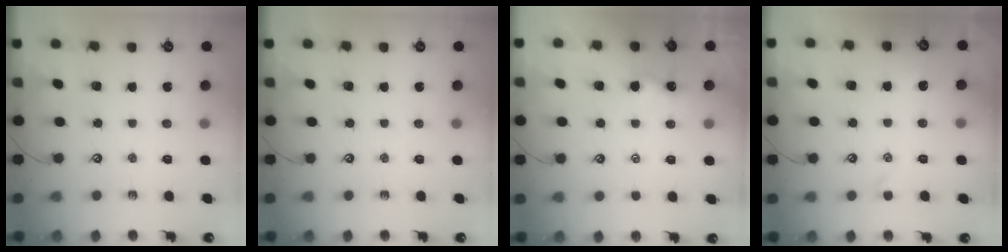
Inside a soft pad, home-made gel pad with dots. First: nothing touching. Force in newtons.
{"total": 0.0}
{"total": 2.0, "press": 2.0, "slide": 0.2}
{"total": 1.4, "press": 1.3, "slide": 0.5}